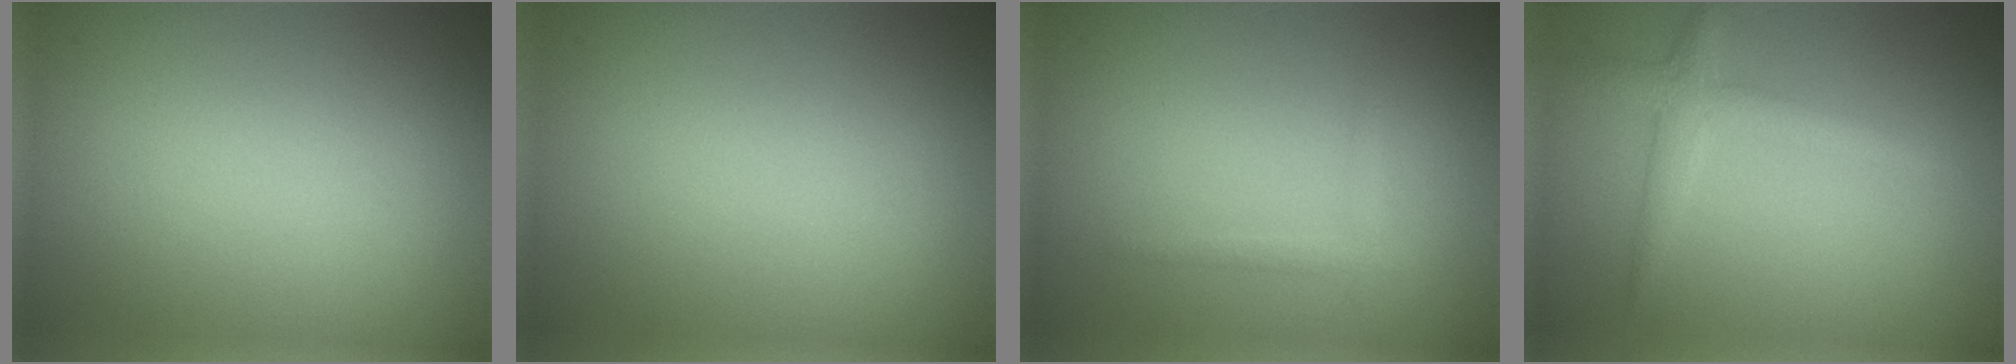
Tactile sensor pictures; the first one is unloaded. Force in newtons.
{"total": 0.0}
{"total": 0.9, "press": 0.9, "slide": 0.0}
{"total": 2.3, "press": 2.3, "slide": 0.1}